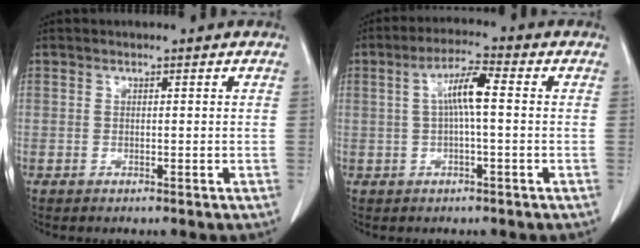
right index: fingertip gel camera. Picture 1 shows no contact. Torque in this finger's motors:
{"motor_torque": [0.82, 0.14, 0.29, 0.10]}